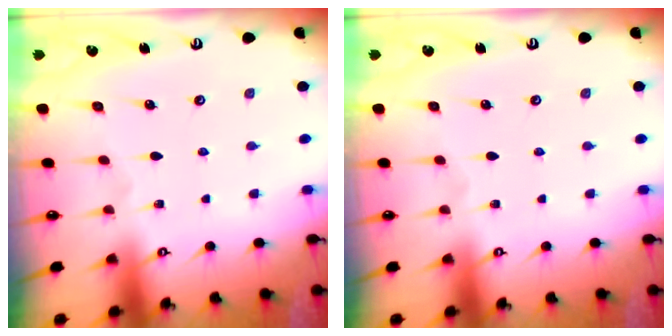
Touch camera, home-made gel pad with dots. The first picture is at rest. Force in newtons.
{"total": 0.0}